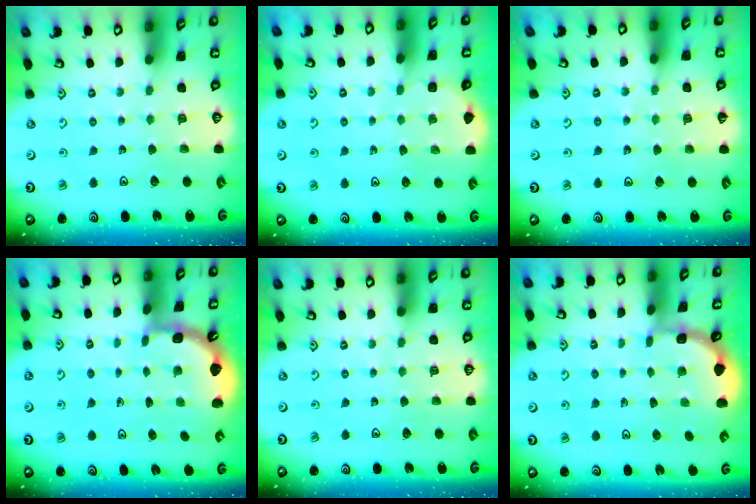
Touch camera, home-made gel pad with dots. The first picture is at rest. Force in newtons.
{"total": 2.2, "press": 2.2, "slide": 0.3}
{"total": 3.4, "press": 3.4, "slide": 0.5}
{"total": 2.0, "press": 2.0, "slide": 0.2}
{"total": 0.0}
{"total": 1.6, "press": 1.5, "slide": 0.1}